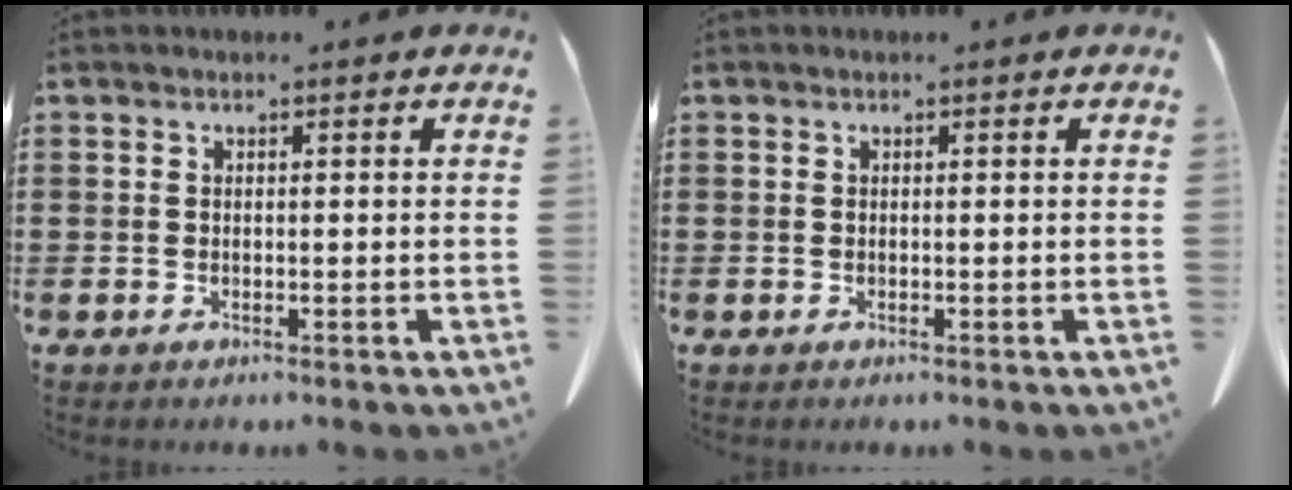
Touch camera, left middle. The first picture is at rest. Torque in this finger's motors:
{"motor_torque": [0.07, 0.07, 0.00, 0.00]}